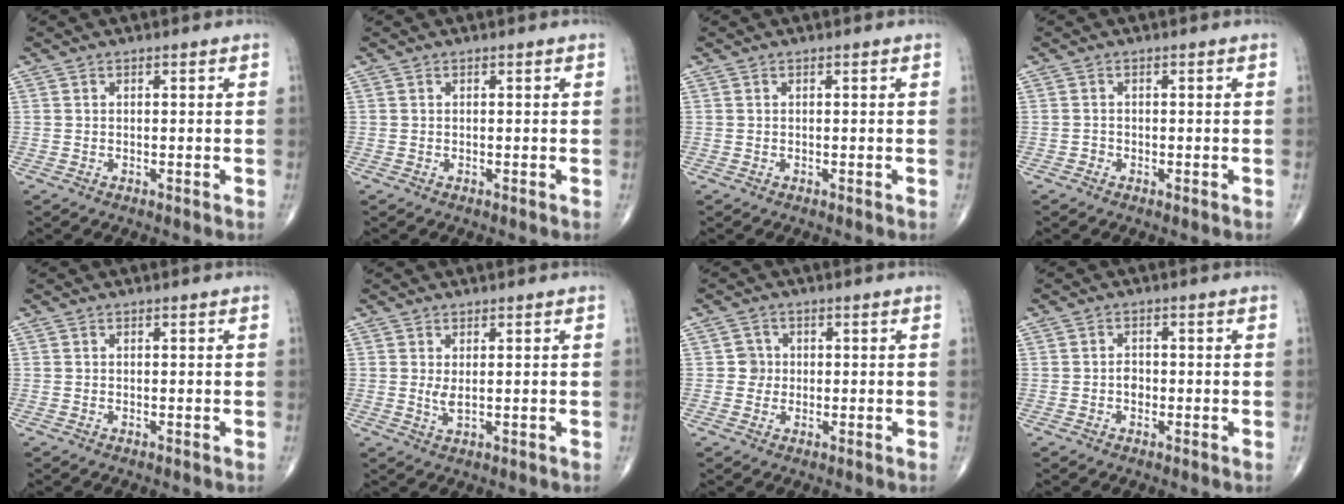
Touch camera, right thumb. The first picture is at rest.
{"total": 0.0}
{"total": 0.0}
{"total": 0.6, "force": [-0.4, 0.4, 0.1], "torque": [0.001, 0.001, -0.012]}
{"total": 0.0}
{"total": 2.0, "force": [0.4, 0.5, 1.8], "torque": [-0.039, -0.009, 0.014]}
{"total": 2.4, "force": [0.1, 2.4, 0.3], "torque": [0.012, 0.006, -0.004]}
{"total": 1.7, "force": [-0.4, 1.3, 1.1], "torque": [-0.009, 0.005, -0.009]}